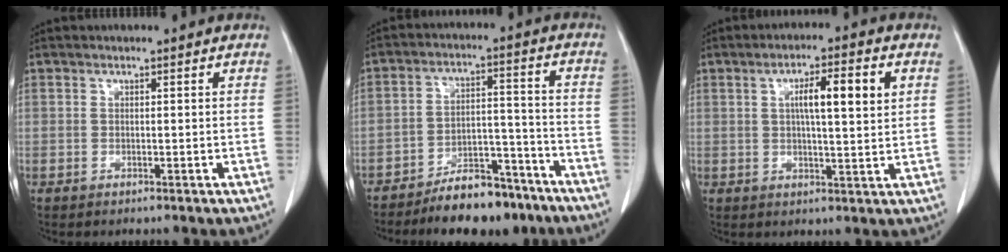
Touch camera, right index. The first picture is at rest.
{"total": 10.7, "force": [-8.5, 4.1, 5.0], "torque": [-0.070, 0.025, -0.137]}
{"total": 8.1, "force": [2.3, 1.0, 7.8], "torque": [-0.131, 0.010, 0.036]}